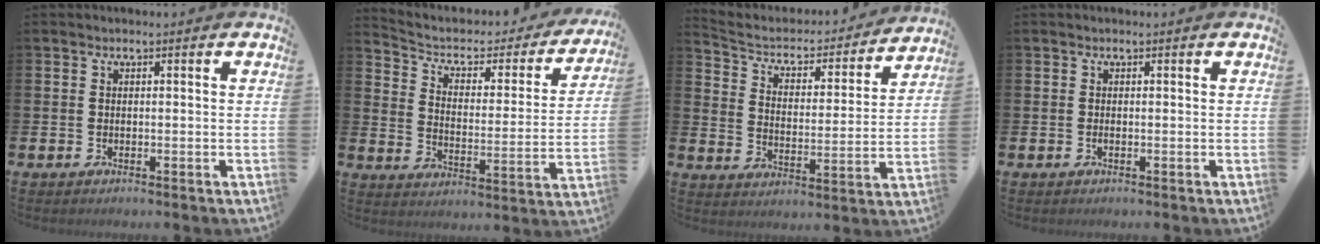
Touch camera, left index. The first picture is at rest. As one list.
[{"total": 5.0, "force": [4.1, 2.4, 1.5], "torque": [-0.057, -0.033, 0.061]}, {"total": 5.1, "force": [4.6, 1.9, 1.1], "torque": [-0.050, -0.039, 0.071]}, {"total": 0.0}]